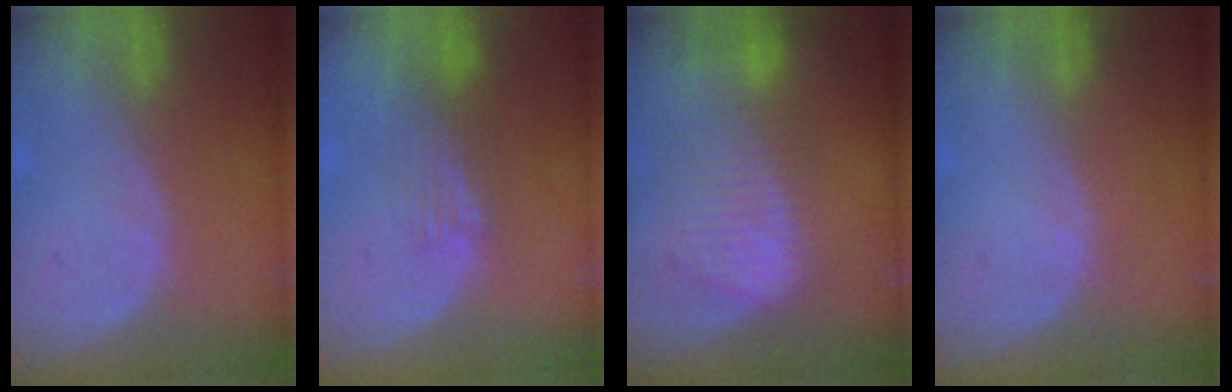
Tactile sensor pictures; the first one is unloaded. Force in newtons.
{"total": 4.0, "press": 3.3, "slide": 2.2}
{"total": 9.3, "press": 8.1, "slide": 4.5}
{"total": 0.0}